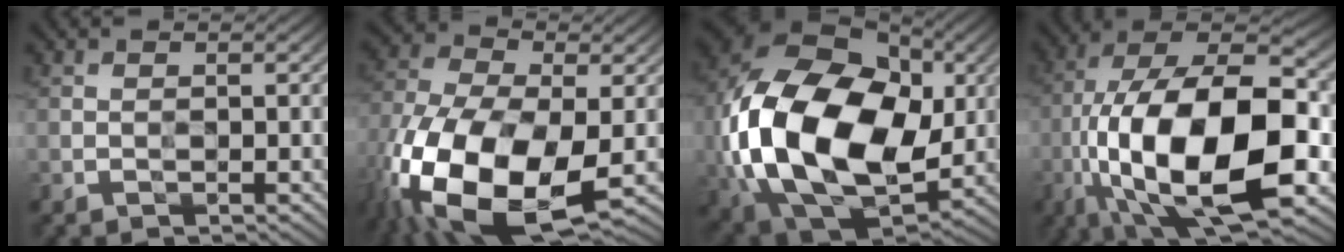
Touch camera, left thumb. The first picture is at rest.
{"total": 19.5, "force": [-7.2, 10.6, 14.7], "torque": [-0.334, -0.042, -0.122]}
{"total": 23.0, "force": [-0.8, 15.8, 16.8], "torque": [-0.430, -0.031, 0.008]}
{"total": 21.3, "force": [-5.4, 9.7, 18.2], "torque": [-0.362, -0.011, -0.083]}